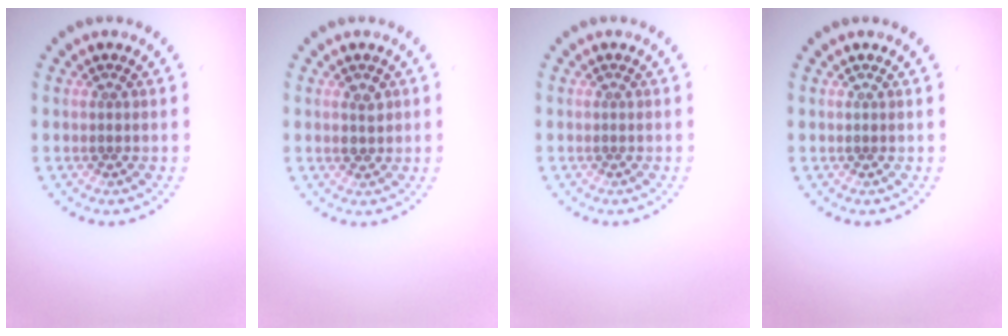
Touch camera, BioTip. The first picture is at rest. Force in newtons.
{"total": 1.5, "press": 1.5, "slide": 0.2}
{"total": 0.0}
{"total": 0.0}